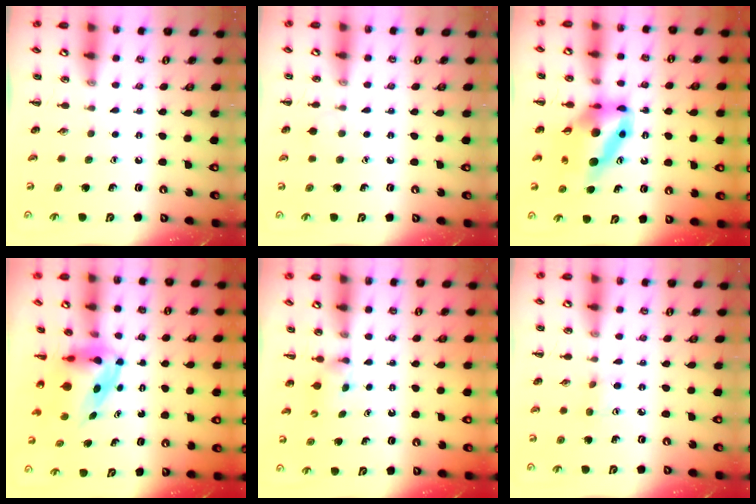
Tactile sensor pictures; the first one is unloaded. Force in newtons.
{"total": 3.7, "press": 3.4, "slide": 1.5}
{"total": 12.9, "press": 12.1, "slide": 4.5}
{"total": 5.0, "press": 4.8, "slide": 1.5}
{"total": 2.3, "press": 2.1, "slide": 1.0}
{"total": 3.4, "press": 3.2, "slide": 1.0}